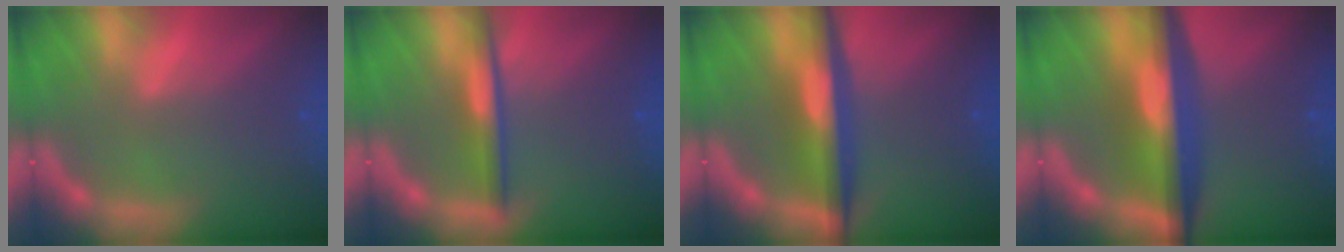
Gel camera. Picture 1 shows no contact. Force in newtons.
{"total": 3.4}
{"total": 6.5}
{"total": 9.0}